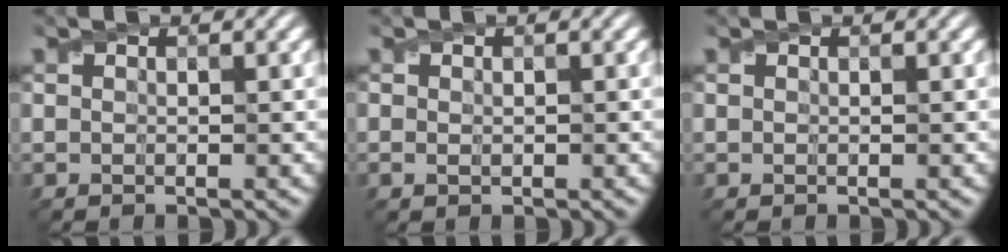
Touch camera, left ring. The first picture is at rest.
{"total": 1.0, "force": [0.0, 0.7, 0.7], "torque": [-0.011, -0.001, 0.000]}
{"total": 0.0}